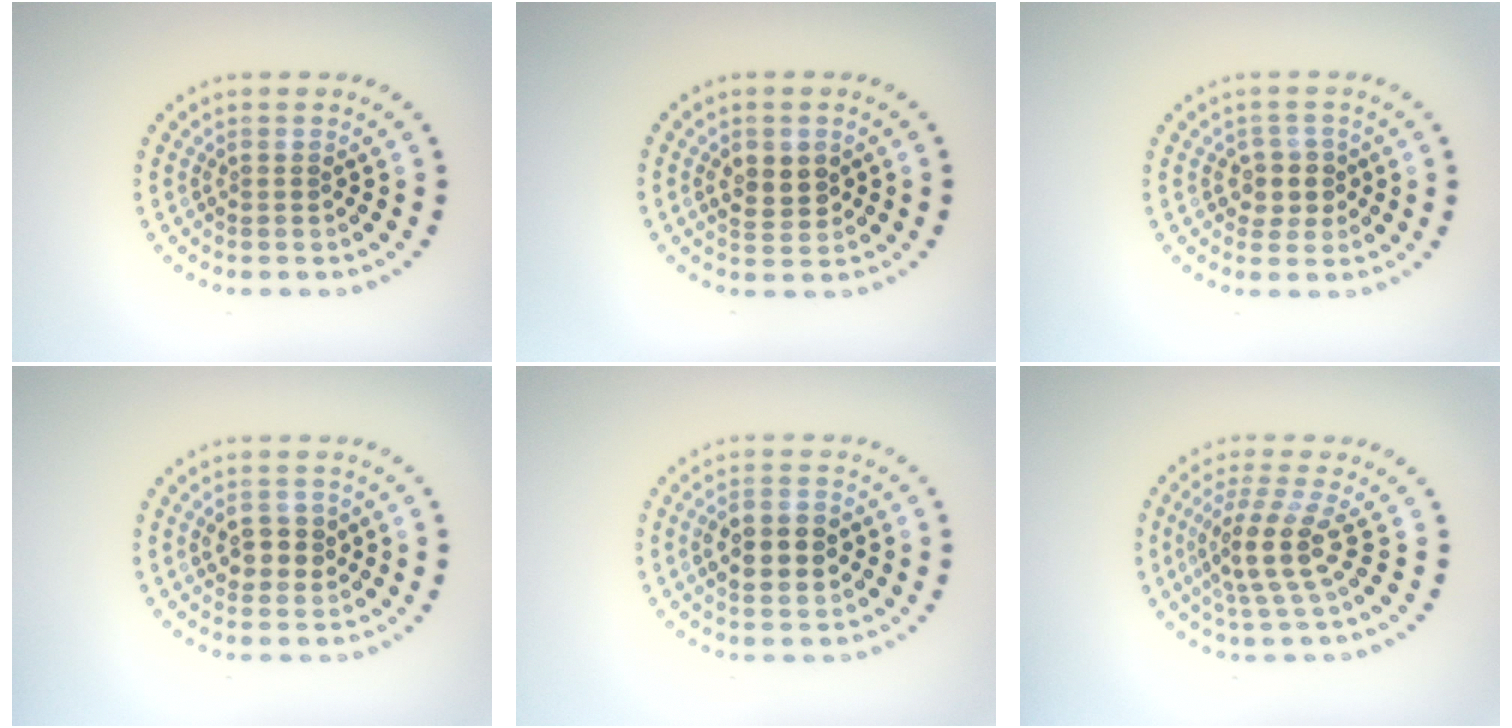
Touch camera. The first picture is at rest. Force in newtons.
{"total": 2.9, "press": 2.9, "slide": 0.4}
{"total": 2.3, "press": 2.1, "slide": 1.0}
{"total": 2.7, "press": 2.6, "slide": 0.6}
{"total": 4.7, "press": 4.7, "slide": 0.1}
{"total": 4.2, "press": 3.5, "slide": 2.2}